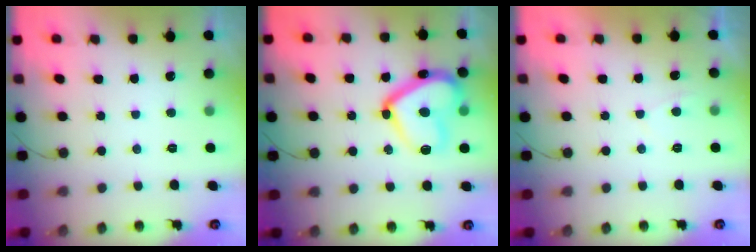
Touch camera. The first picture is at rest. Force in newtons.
{"total": 18.5, "press": 18.4, "slide": 1.4}
{"total": 0.9, "press": 0.7, "slide": 0.5}